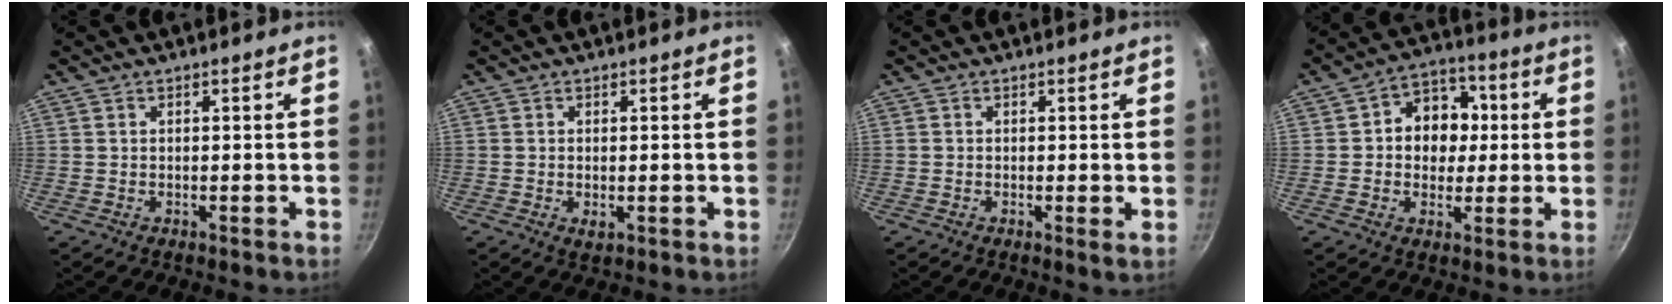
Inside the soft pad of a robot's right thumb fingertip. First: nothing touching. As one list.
[{"total": 1.8, "force": [-0.3, 0.9, 1.5], "torque": [-0.027, -0.005, -0.002]}, {"total": 1.1, "force": [0.0, 0.2, 1.1], "torque": [-0.019, -0.005, -0.004]}, {"total": 10.8, "force": [1.0, 8.9, 6.1], "torque": [-0.039, 0.011, 0.002]}]